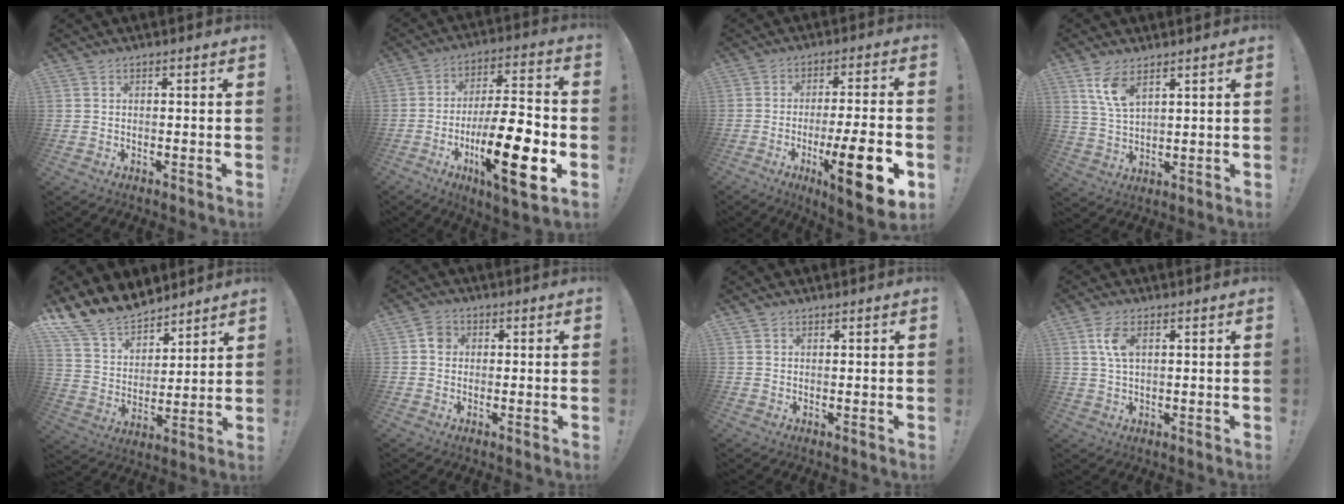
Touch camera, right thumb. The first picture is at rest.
{"total": 21.9, "force": [-6.8, 6.2, 19.9], "torque": [-0.322, 0.025, -0.105]}
{"total": 15.9, "force": [-5.9, 2.5, 14.5], "torque": [-0.200, 0.012, -0.086]}
{"total": 7.8, "force": [4.8, 3.3, 5.1], "torque": [-0.085, -0.024, 0.087]}
{"total": 14.3, "force": [12.5, 6.5, 2.6], "torque": [-0.077, -0.101, 0.237]}
{"total": 4.0, "force": [0.5, 3.6, 1.7], "torque": [-0.014, 0.005, 0.007]}
{"total": 1.0, "force": [0.8, 0.5, 0.2], "torque": [0.000, -0.002, 0.016]}
{"total": 6.0, "force": [1.9, 3.0, 4.8], "torque": [-0.095, 0.000, 0.033]}